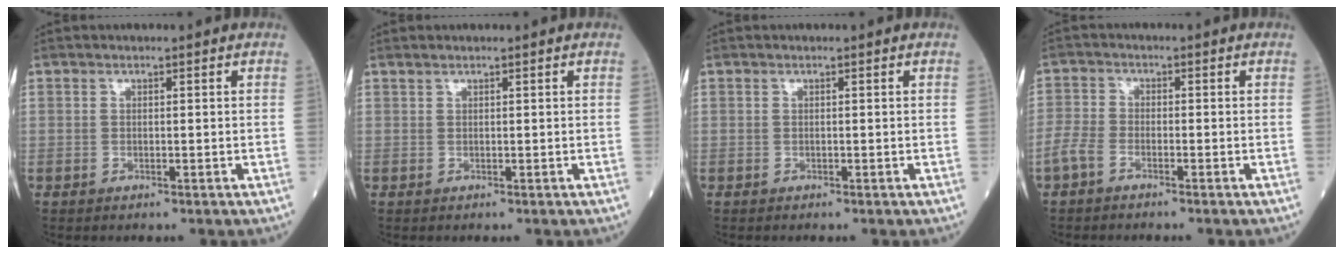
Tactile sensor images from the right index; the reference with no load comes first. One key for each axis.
{"total": 0.0}
{"total": 0.0}
{"total": 3.2, "fx": -2.2, "fy": 1.2, "fz": 1.9, "tx": -0.053, "ty": -0.001, "tz": -0.051}